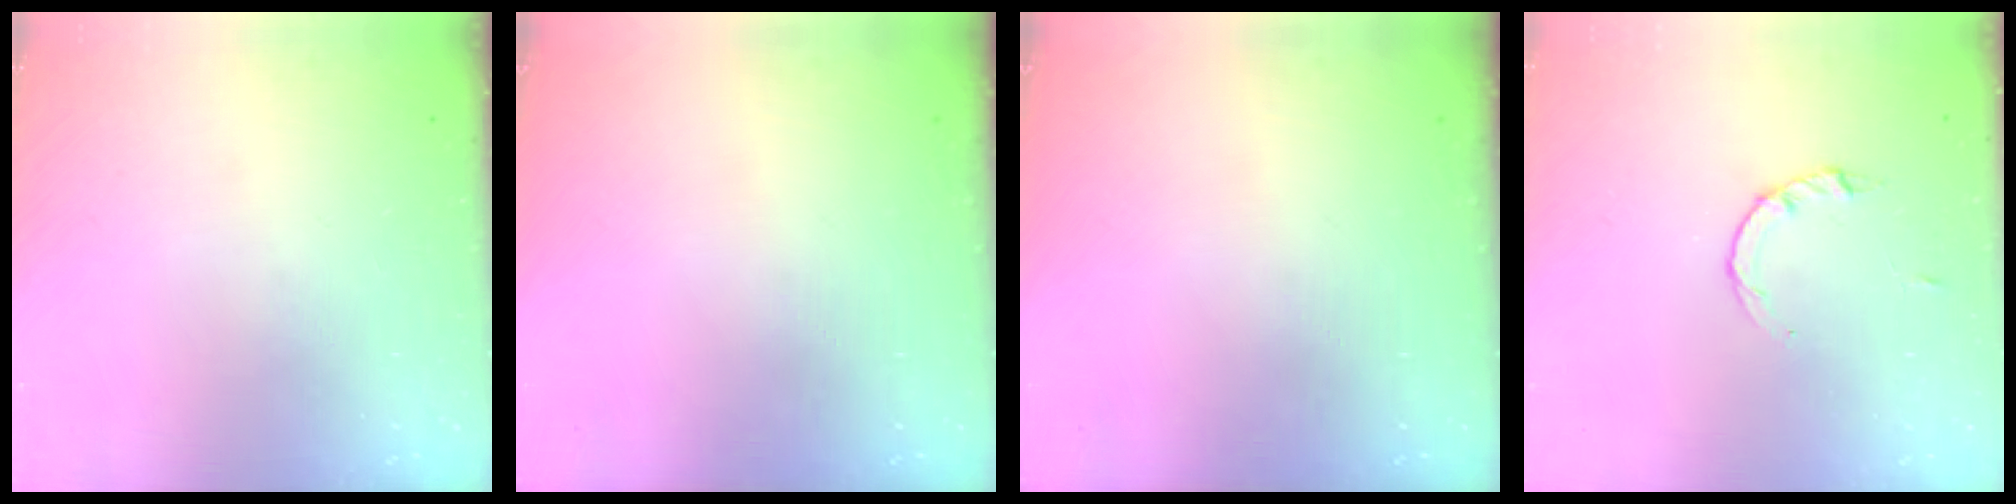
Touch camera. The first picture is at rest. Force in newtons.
{"total": 0.0}
{"total": 0.0}
{"total": 2.2, "press": 2.1, "slide": 0.3}